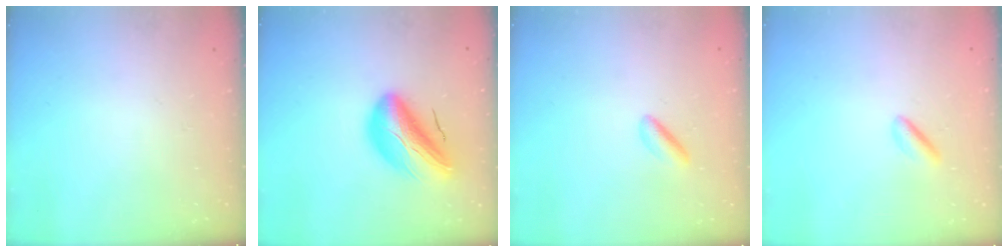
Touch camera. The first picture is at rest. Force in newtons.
{"total": 14.6, "press": 14.1, "slide": 3.9}
{"total": 2.6, "press": 2.4, "slide": 0.9}
{"total": 2.0, "press": 1.9, "slide": 0.7}